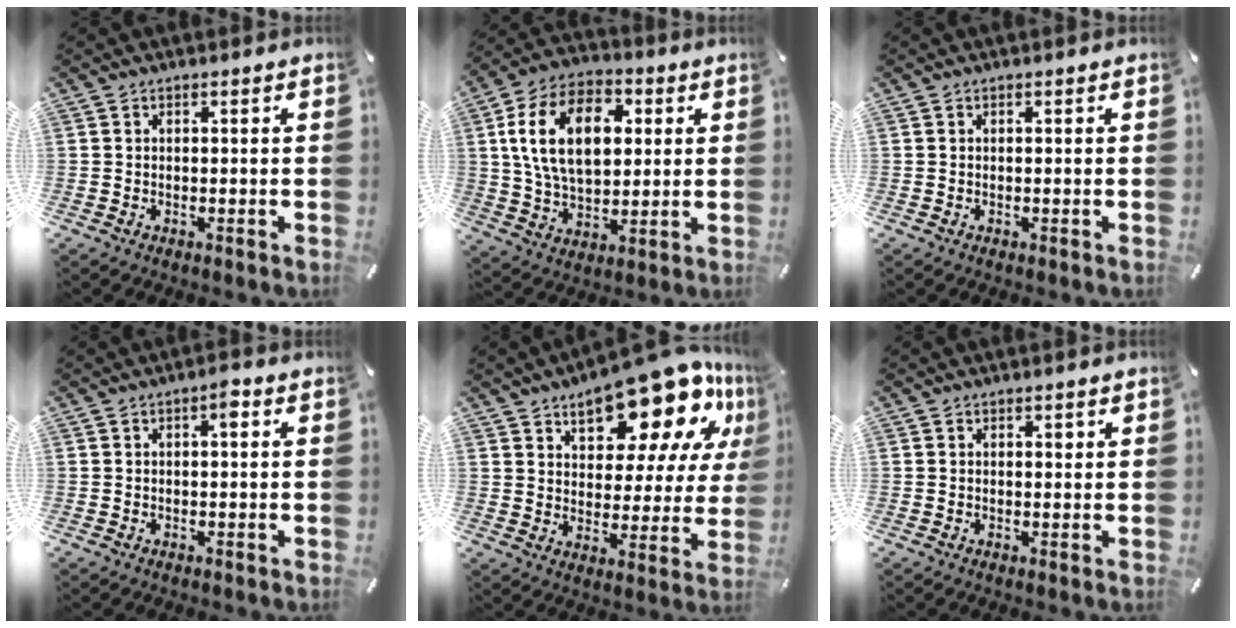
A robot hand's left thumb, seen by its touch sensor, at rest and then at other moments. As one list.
[{"total": 17.5, "force": [3.7, 11.6, 12.7], "torque": [-0.245, 0.011, 0.062]}, {"total": 0.0}, {"total": 2.5, "force": [0.3, 0.9, 2.2], "torque": [-0.030, 0.005, -0.001]}, {"total": 20.2, "force": [13.6, 9.2, 11.6], "torque": [-0.162, -0.089, 0.228]}, {"total": 1.0, "force": [0.5, 0.7, 0.6], "torque": [0.005, -0.005, 0.005]}]